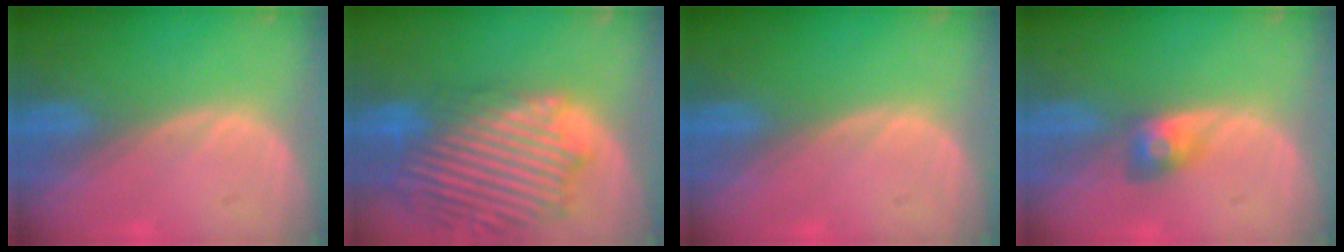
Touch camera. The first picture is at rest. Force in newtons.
{"total": 14.6, "press": 12.5, "slide": 7.5}
{"total": 0.0}
{"total": 2.8, "press": 2.6, "slide": 1.1}